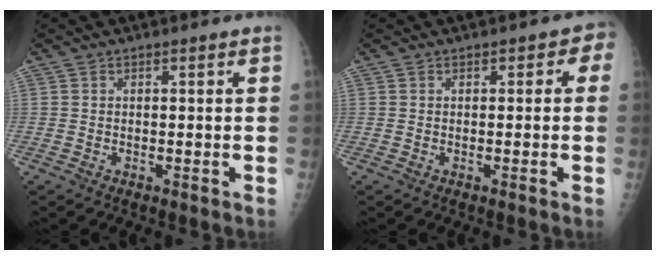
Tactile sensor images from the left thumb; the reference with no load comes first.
{"total": 2.2, "force": [0.1, 1.7, 1.3], "torque": [0.008, 0.008, -0.007]}